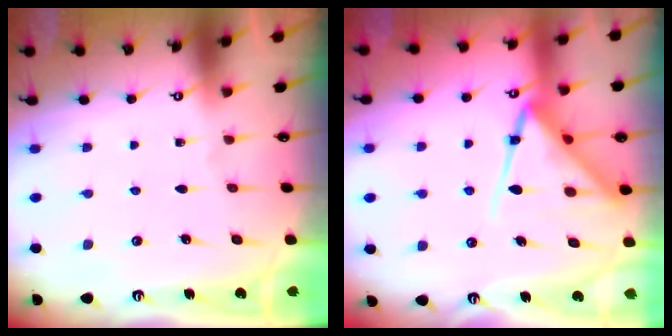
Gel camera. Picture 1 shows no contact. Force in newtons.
{"total": 14.2, "press": 14.2, "slide": 1.5}